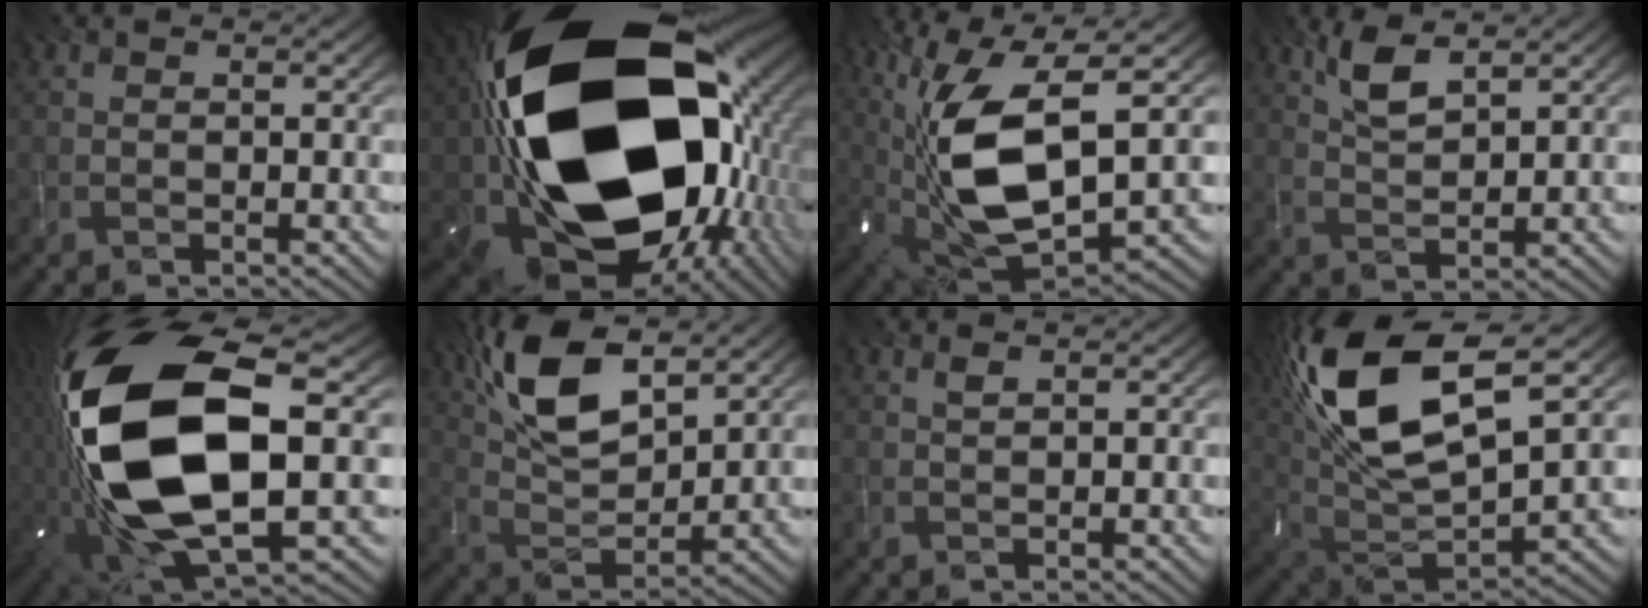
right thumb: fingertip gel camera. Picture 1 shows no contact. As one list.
[{"total": 25.2, "force": [0.9, 17.1, 18.5], "torque": [-0.386, -0.064, 0.033]}, {"total": 17.3, "force": [1.9, 7.2, 15.6], "torque": [-0.316, -0.004, 0.041]}, {"total": 4.4, "force": [2.9, 1.3, 3.0], "torque": [-0.076, -0.001, 0.061]}, {"total": 21.5, "force": [-0.7, 10.8, 18.6], "torque": [-0.439, -0.054, 0.011]}, {"total": 12.5, "force": [7.0, 5.1, 9.1], "torque": [-0.204, 0.008, 0.138]}, {"total": 0.7, "force": [0.5, 0.2, 0.5], "torque": [-0.014, 0.000, 0.011]}, {"total": 18.4, "force": [7.3, 8.3, 14.6], "torque": [-0.344, 0.018, 0.140]}]